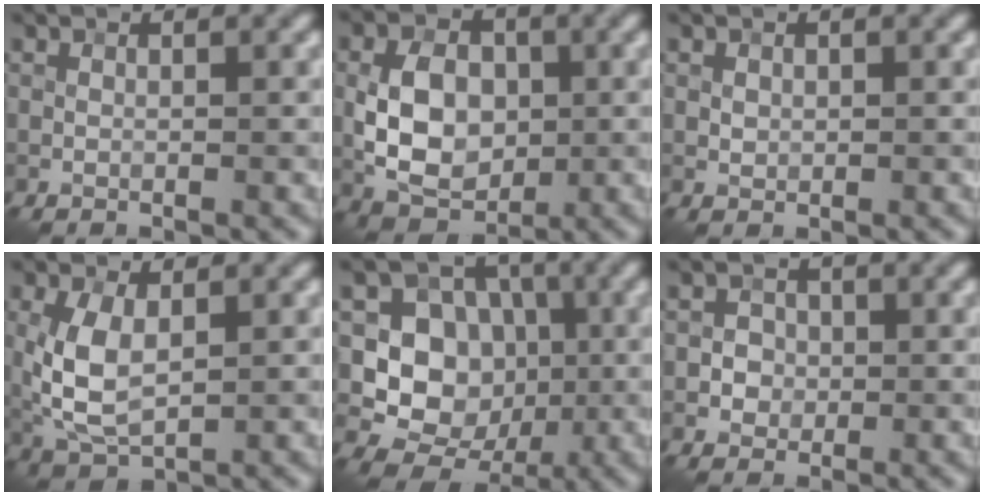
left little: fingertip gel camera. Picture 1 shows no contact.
{"total": 7.0, "force": [-0.5, 5.0, 4.8], "torque": [-0.096, 0.002, -0.014]}
{"total": 0.7, "force": [0.1, 0.6, 0.2], "torque": [-0.007, -0.001, 0.004]}
{"total": 5.4, "force": [0.2, 3.0, 4.4], "torque": [-0.108, -0.001, 0.010]}
{"total": 7.3, "force": [-1.0, 6.3, 3.5], "torque": [-0.042, -0.004, -0.025]}
{"total": 2.0, "force": [-0.3, 1.9, 0.6], "torque": [-0.005, -0.003, -0.004]}